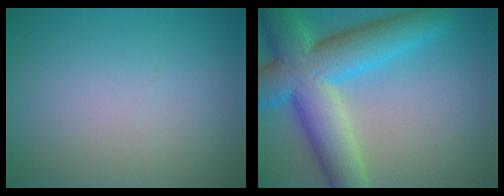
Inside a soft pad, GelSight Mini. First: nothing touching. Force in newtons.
{"total": 11.2, "press": 11.2, "slide": 0.4}